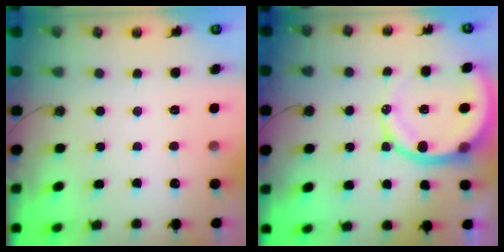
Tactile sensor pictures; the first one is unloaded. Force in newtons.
{"total": 14.5, "press": 14.4, "slide": 1.8}